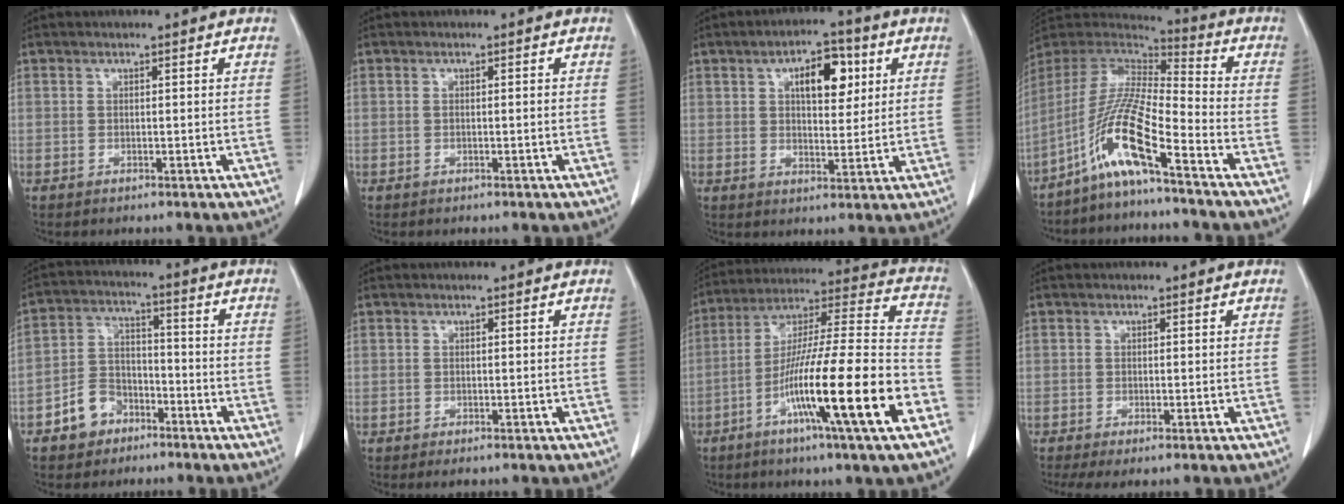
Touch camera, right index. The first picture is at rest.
{"total": 0.6, "force": [-0.1, 0.0, 0.6], "torque": [-0.016, 0.001, 0.002]}
{"total": 8.1, "force": [3.0, 3.6, 6.6], "torque": [-0.098, 0.013, 0.045]}
{"total": 12.4, "force": [-7.6, -0.1, 9.8], "torque": [-0.210, -0.008, -0.150]}
{"total": 6.9, "force": [-4.1, 5.1, 2.4], "torque": [-0.056, 0.020, -0.069]}
{"total": 0.7, "force": [-0.4, 0.4, 0.3], "torque": [-0.002, 0.000, -0.004]}
{"total": 22.2, "force": [-9.0, 0.2, 20.3], "torque": [-0.328, -0.024, -0.158]}
{"total": 2.9, "force": [-1.8, 0.6, 2.2], "torque": [-0.040, -0.012, -0.032]}